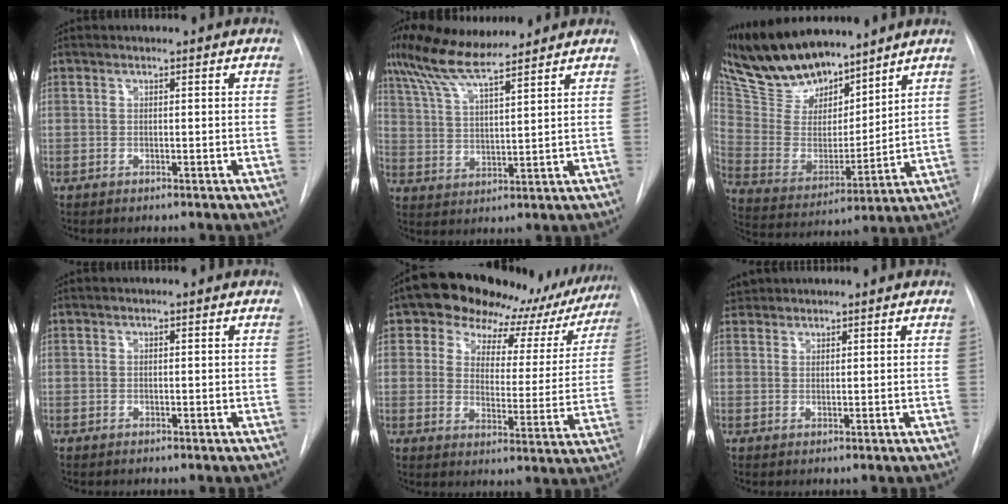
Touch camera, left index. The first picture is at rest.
{"total": 10.3, "force": [8.7, 1.0, 5.4], "torque": [-0.112, 0.030, 0.163]}
{"total": 16.9, "force": [14.6, 5.2, 6.6], "torque": [-0.129, 0.008, 0.279]}
{"total": 0.0}
{"total": 20.0, "force": [15.9, 9.8, 7.0], "torque": [-0.082, 0.013, 0.180]}
{"total": 2.3, "force": [2.3, 0.5, -0.3], "torque": [0.001, 0.015, 0.046]}